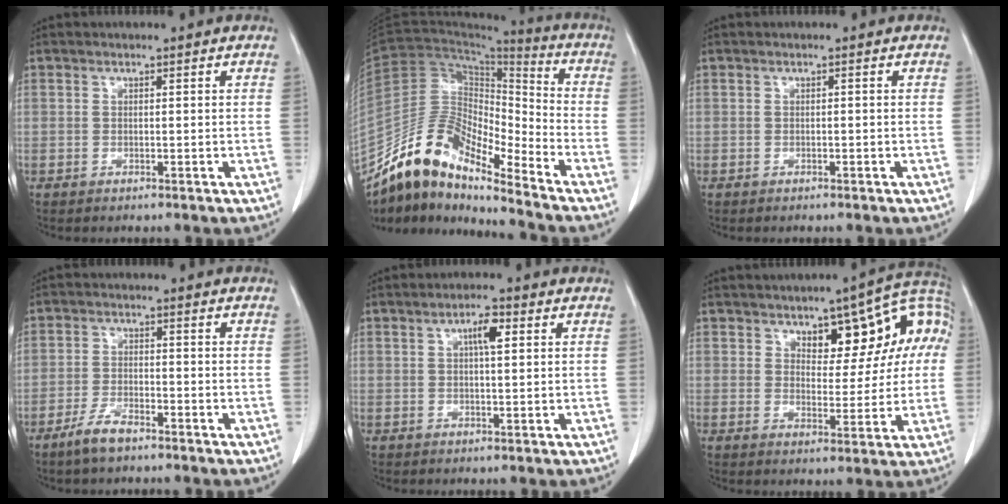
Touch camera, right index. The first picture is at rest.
{"total": 13.7, "force": [-12.0, 3.1, 5.9], "torque": [-0.107, 0.045, -0.224]}
{"total": 0.0}
{"total": 4.6, "force": [-3.5, 1.0, 2.8], "torque": [-0.060, -0.002, -0.068]}
{"total": 3.8, "force": [1.2, 1.0, 3.4], "torque": [-0.060, 0.006, 0.018]}
{"total": 11.7, "force": [4.0, 5.8, 9.4], "torque": [-0.107, 0.037, 0.052]}